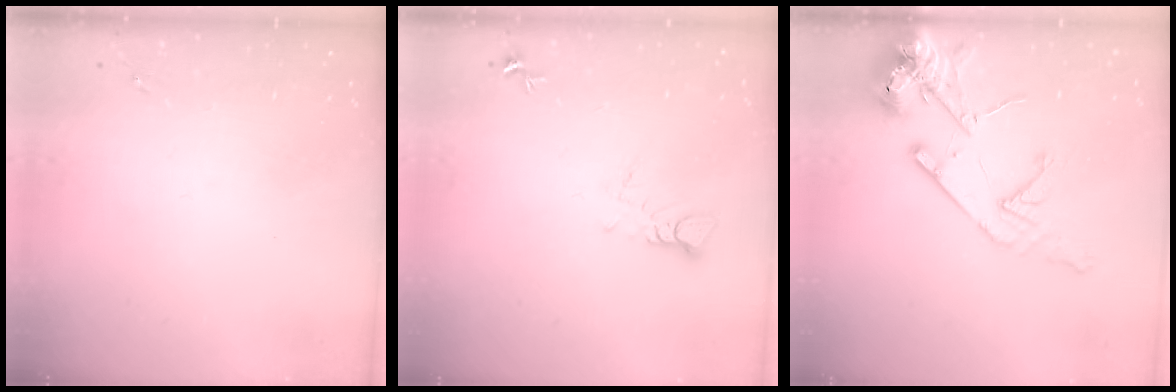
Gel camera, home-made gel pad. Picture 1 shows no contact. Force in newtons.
{"total": 4.0, "press": 3.9, "slide": 0.3}
{"total": 15.7, "press": 15.5, "slide": 2.3}